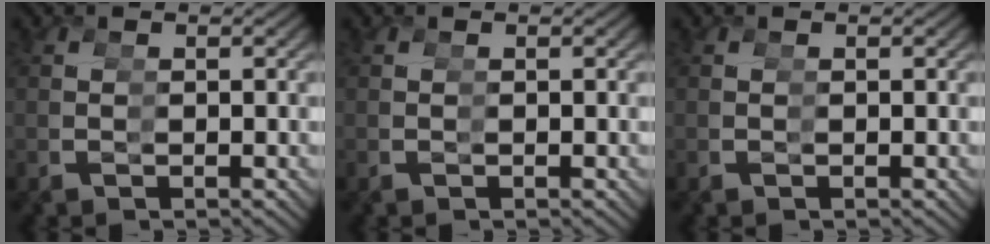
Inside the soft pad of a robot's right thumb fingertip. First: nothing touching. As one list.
[{"total": 0.0}, {"total": 0.0}]